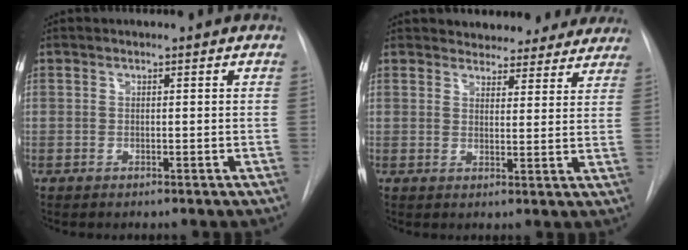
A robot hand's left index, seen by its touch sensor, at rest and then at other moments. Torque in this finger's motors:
{"motor_torque": [-0.08, -1.19, 0.23, 0.08]}